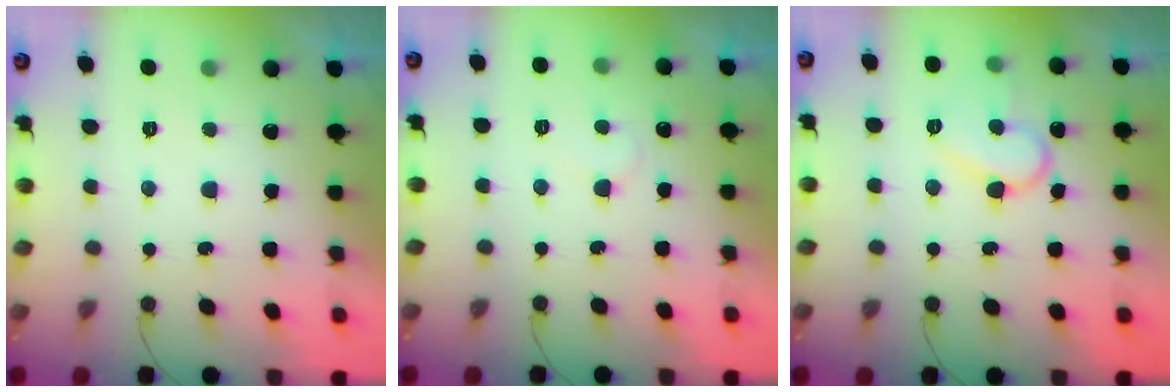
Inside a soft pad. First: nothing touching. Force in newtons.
{"total": 3.7, "press": 3.7, "slide": 0.3}
{"total": 11.4, "press": 11.3, "slide": 0.9}